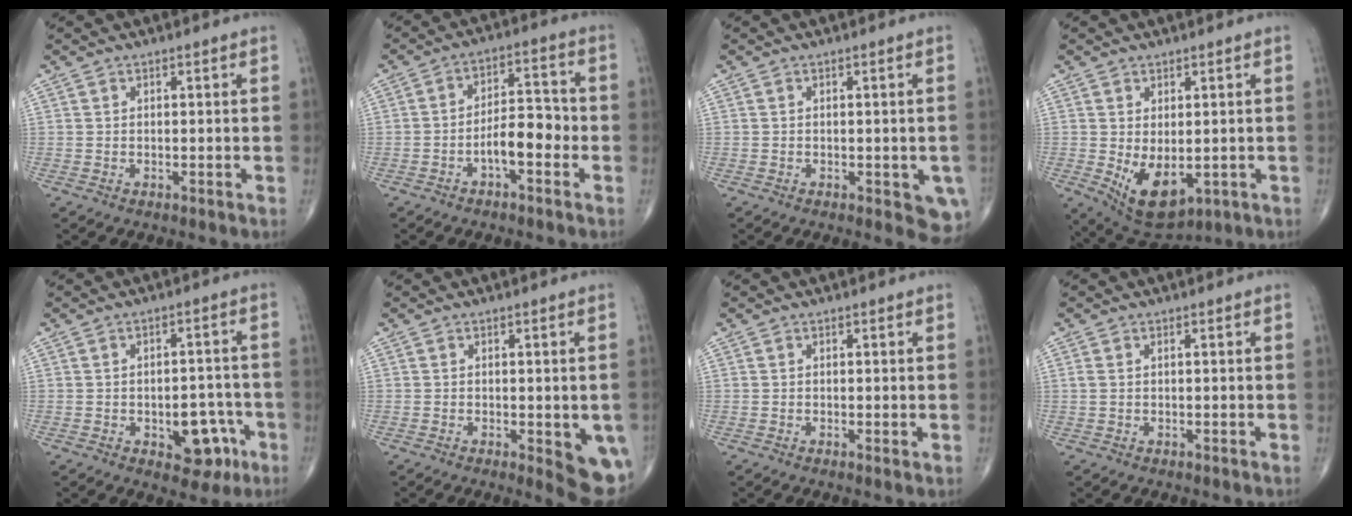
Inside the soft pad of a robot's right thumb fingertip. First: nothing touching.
{"total": 7.8, "force": [-2.7, 3.5, 6.5], "torque": [-0.092, 0.036, -0.050]}
{"total": 5.5, "force": [-1.6, 2.3, 4.7], "torque": [-0.035, -0.008, -0.017]}
{"total": 9.1, "force": [-1.4, 5.1, 7.4], "torque": [-0.110, -0.012, 0.000]}
{"total": 8.9, "force": [-3.5, 5.2, 6.3], "torque": [-0.048, 0.028, -0.037]}
{"total": 8.0, "force": [-2.2, 2.7, 7.2], "torque": [-0.069, -0.014, -0.024]}
{"total": 0.7, "force": [-0.1, 0.2, 0.6], "torque": [-0.015, -0.004, -0.004]}
{"total": 1.2, "force": [0.2, 0.6, 1.0], "torque": [-0.033, 0.010, 0.007]}